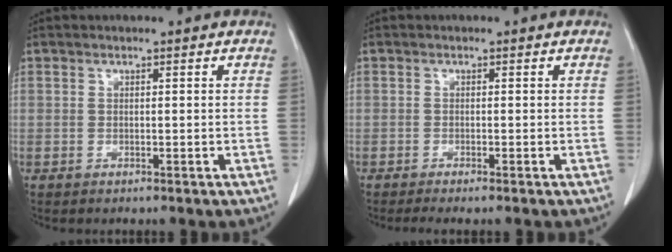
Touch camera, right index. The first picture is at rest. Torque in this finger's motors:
{"motor_torque": [-0.07, -0.03, -0.03, 0.00]}